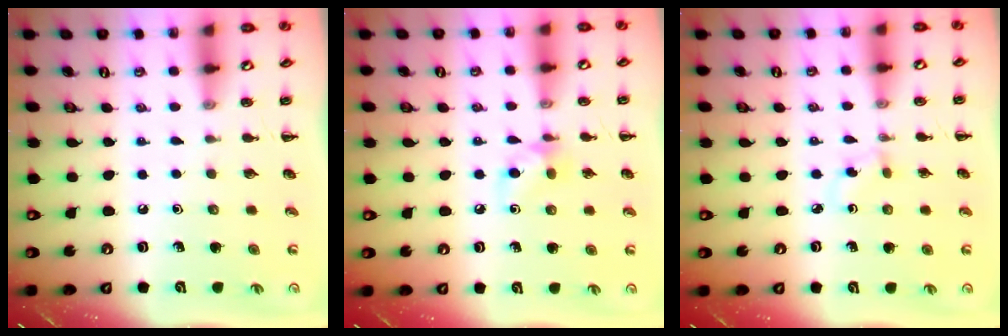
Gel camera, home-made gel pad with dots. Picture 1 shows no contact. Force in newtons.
{"total": 7.0, "press": 6.8, "slide": 1.7}
{"total": 2.6, "press": 2.4, "slide": 1.0}